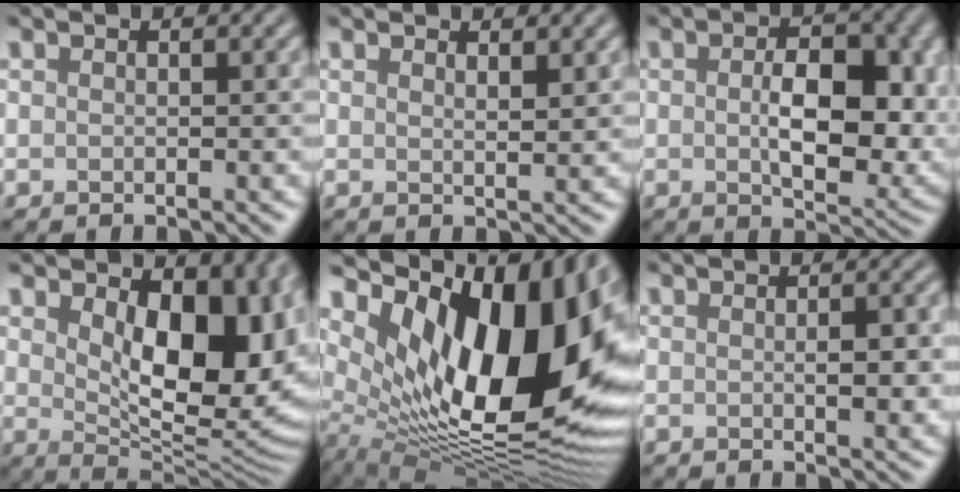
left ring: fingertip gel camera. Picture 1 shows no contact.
{"total": 1.3, "force": [1.1, 0.2, 0.7], "torque": [-0.008, -0.001, 0.017]}
{"total": 8.0, "force": [0.1, 4.4, 6.7], "torque": [-0.099, -0.011, 0.005]}
{"total": 12.0, "force": [2.6, 6.3, 9.8], "torque": [-0.117, -0.012, 0.045]}
{"total": 17.3, "force": [4.5, 8.4, 14.5], "torque": [-0.218, -0.004, 0.071]}
{"total": 2.5, "force": [0.0, 0.8, 2.4], "torque": [-0.037, -0.004, 0.000]}